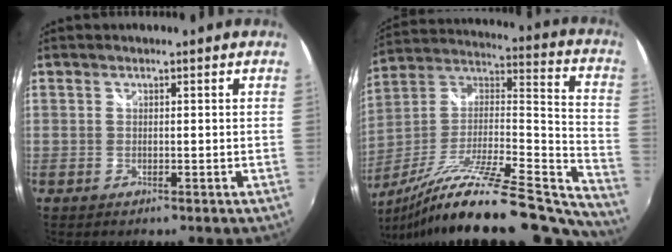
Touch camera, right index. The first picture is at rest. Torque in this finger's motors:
{"motor_torque": [1.07, -1.07, 0.53, 0.17]}